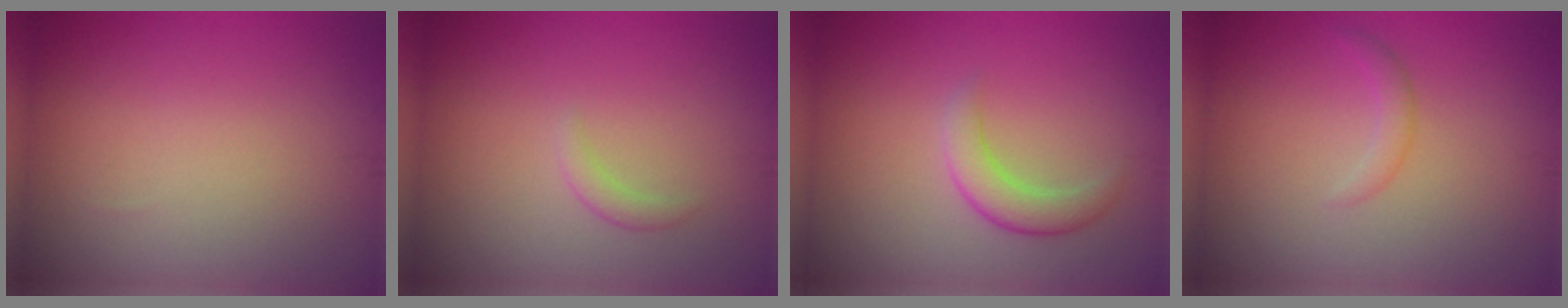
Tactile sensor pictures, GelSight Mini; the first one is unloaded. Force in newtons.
{"total": 1.0, "press": 1.0, "slide": 0.0}
{"total": 2.7, "press": 2.7, "slide": 0.1}
{"total": 1.3, "press": 1.3, "slide": 0.0}